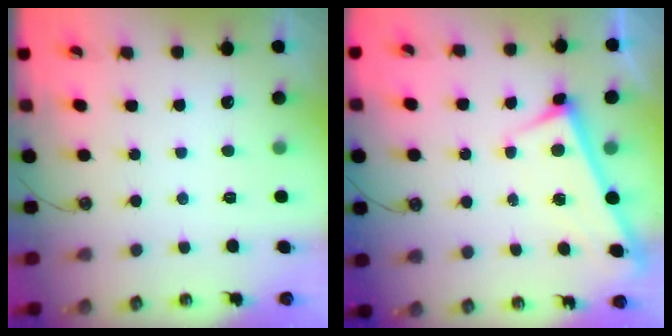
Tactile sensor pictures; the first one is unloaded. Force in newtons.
{"total": 2.9, "press": 2.9, "slide": 0.1}